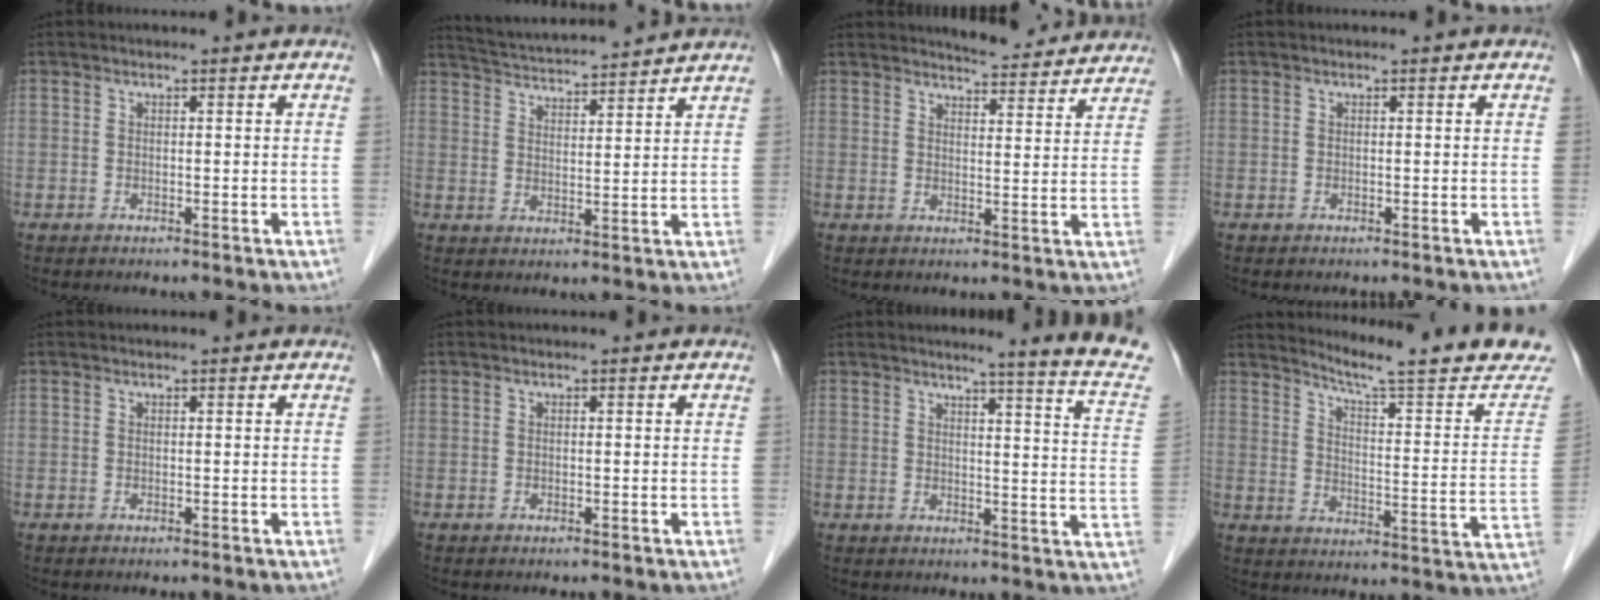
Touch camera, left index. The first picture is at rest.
{"total": 11.8, "force": [11.3, 0.0, 3.5], "torque": [-0.071, 0.021, 0.172]}
{"total": 9.3, "force": [9.1, 1.3, 1.7], "torque": [-0.019, -0.004, 0.104]}
{"total": 0.0}
{"total": 0.0}
{"total": 0.0}
{"total": 11.7, "force": [10.3, -1.5, 5.3], "torque": [-0.063, -0.063, 0.095]}
{"total": 18.5, "force": [16.9, 0.4, 7.4], "torque": [-0.105, -0.075, 0.209]}